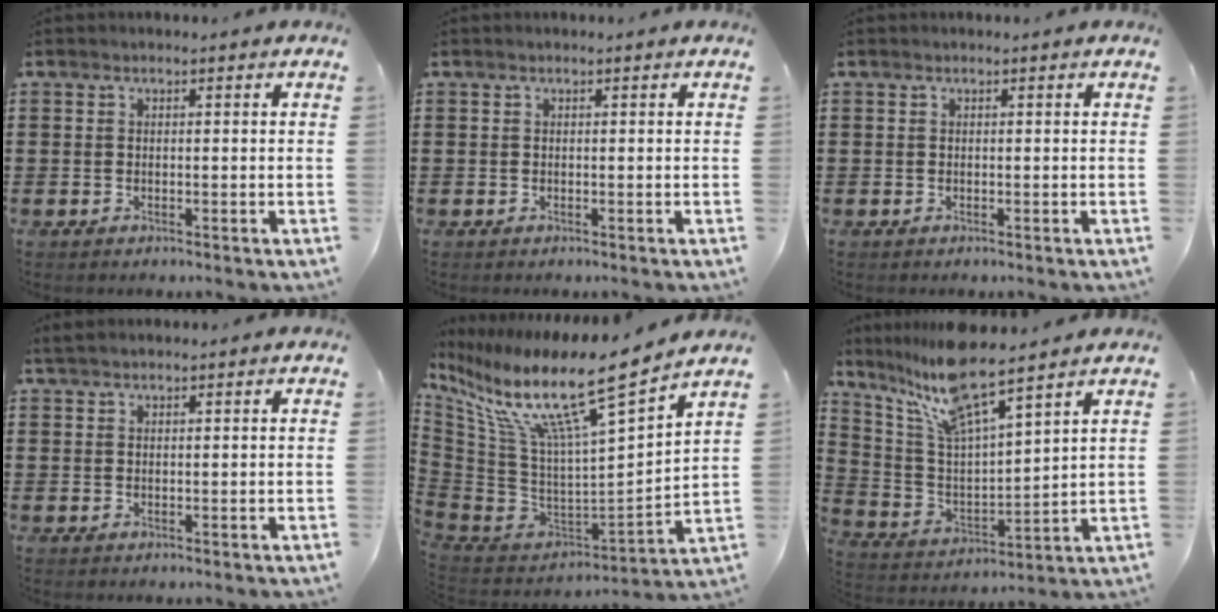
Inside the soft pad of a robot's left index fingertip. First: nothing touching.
{"total": 0.0}
{"total": 0.0}
{"total": 1.3, "force": [1.2, 0.2, 0.5], "torque": [-0.012, 0.001, 0.023]}
{"total": 14.2, "force": [9.3, 1.8, 10.6], "torque": [-0.223, -0.067, 0.143]}
{"total": 10.9, "force": [8.7, 1.1, 6.4], "torque": [-0.154, -0.038, 0.151]}